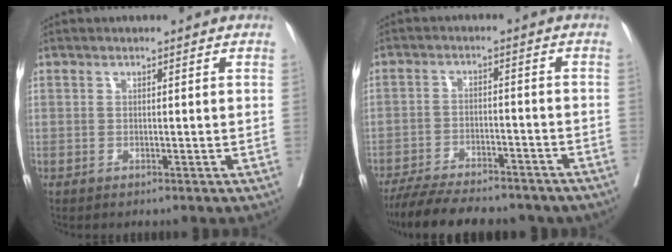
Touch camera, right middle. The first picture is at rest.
{"total": 17.0, "force": [-14.6, 4.3, 7.6], "torque": [-0.149, -0.013, -0.206]}